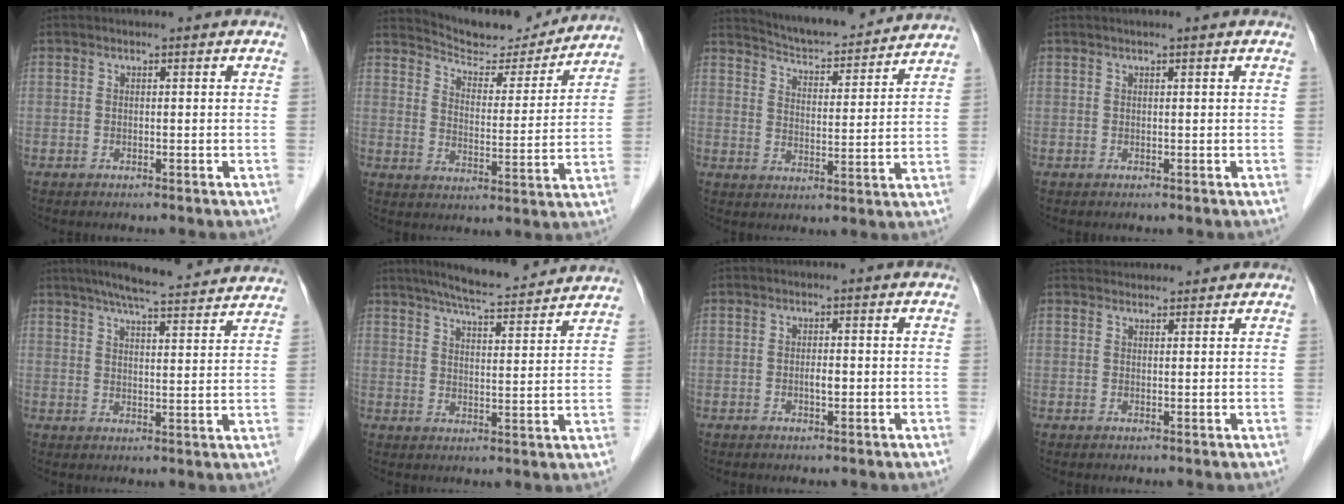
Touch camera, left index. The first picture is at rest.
{"total": 13.3, "force": [13.0, 2.0, 2.4], "torque": [-0.038, -0.013, 0.186]}
{"total": 14.9, "force": [14.2, 1.7, 4.2], "torque": [-0.065, 0.002, 0.198]}
{"total": 0.7, "force": [0.4, -0.2, 0.5], "torque": [-0.017, 0.002, 0.013]}
{"total": 18.5, "force": [16.7, 1.3, 8.0], "torque": [-0.118, 0.019, 0.216]}
{"total": 13.8, "force": [12.6, 0.8, 5.7], "torque": [-0.092, 0.013, 0.171]}
{"total": 1.3, "force": [-0.4, 0.4, 1.2], "torque": [-0.025, 0.000, -0.007]}
{"total": 4.9, "force": [4.8, 0.8, 0.5], "torque": [-0.008, 0.036, 0.068]}